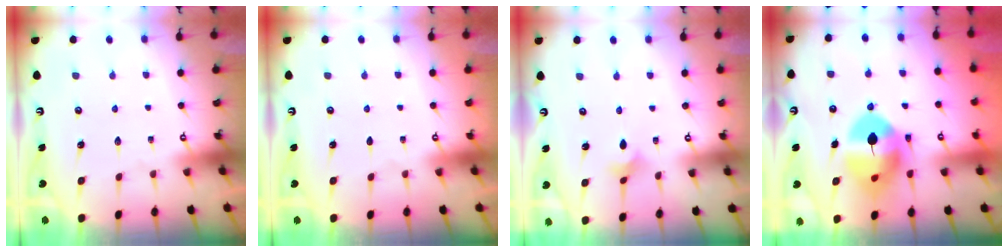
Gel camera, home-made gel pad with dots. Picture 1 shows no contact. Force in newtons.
{"total": 0.0}
{"total": 1.8, "press": 1.7, "slide": 0.5}
{"total": 11.6, "press": 11.4, "slide": 1.9}